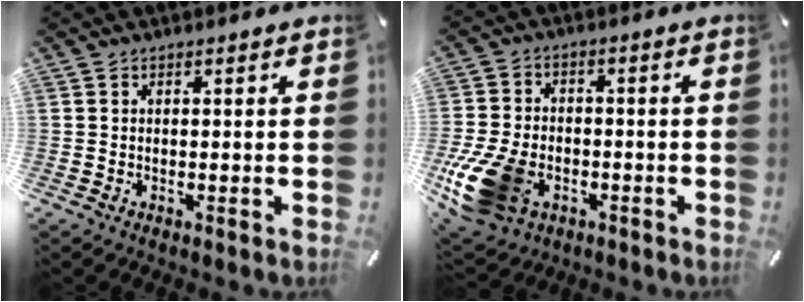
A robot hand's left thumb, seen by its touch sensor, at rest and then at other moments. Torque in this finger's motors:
{"motor_torque": [-0.12, 1.69, 1.00, 0.03, 0.44]}